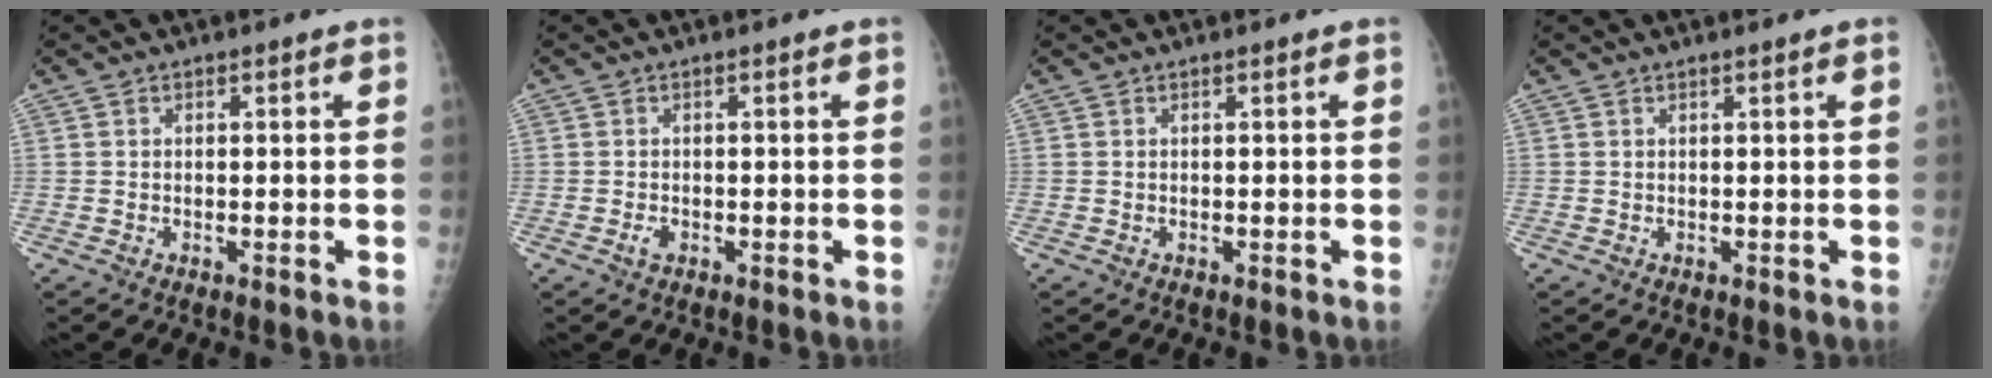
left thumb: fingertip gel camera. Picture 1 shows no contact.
{"total": 0.9, "force": [-0.5, 0.6, 0.4], "torque": [-0.002, 0.006, -0.009]}
{"total": 0.0}
{"total": 0.6, "force": [0.3, -0.2, 0.5], "torque": [-0.018, -0.004, 0.010]}